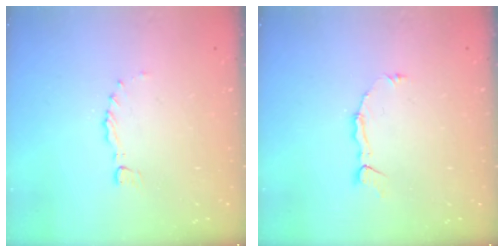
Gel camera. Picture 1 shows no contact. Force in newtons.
{"total": 3.5, "press": 3.5, "slide": 0.3}